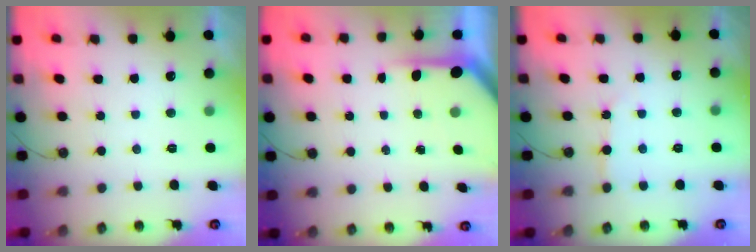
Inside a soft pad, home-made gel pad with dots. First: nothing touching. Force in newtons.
{"total": 4.1, "press": 4.1, "slide": 0.5}
{"total": 4.5, "press": 4.5, "slide": 0.3}